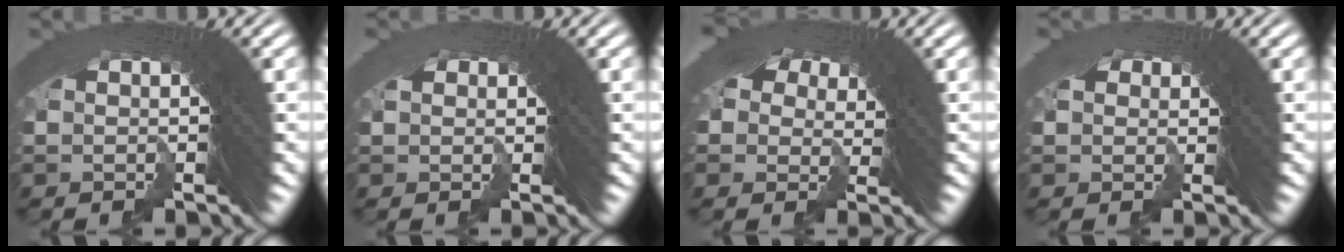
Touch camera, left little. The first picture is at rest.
{"total": 0.0}
{"total": 5.8, "force": [-0.1, 5.5, 2.0], "torque": [-0.040, -0.019, 0.001]}
{"total": 1.6, "force": [-0.3, 1.5, -0.2], "torque": [0.006, -0.015, 0.001]}